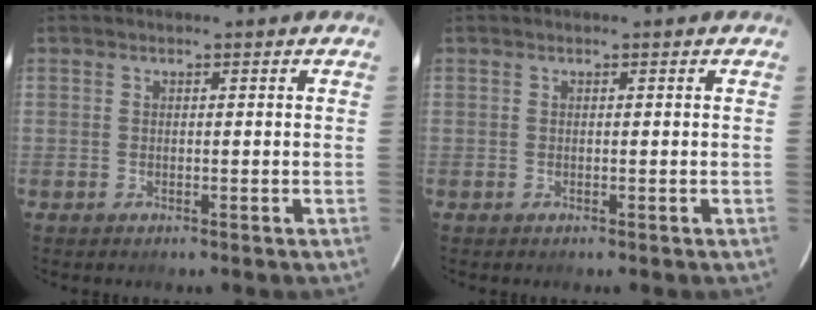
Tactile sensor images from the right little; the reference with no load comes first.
{"total": 0.0}